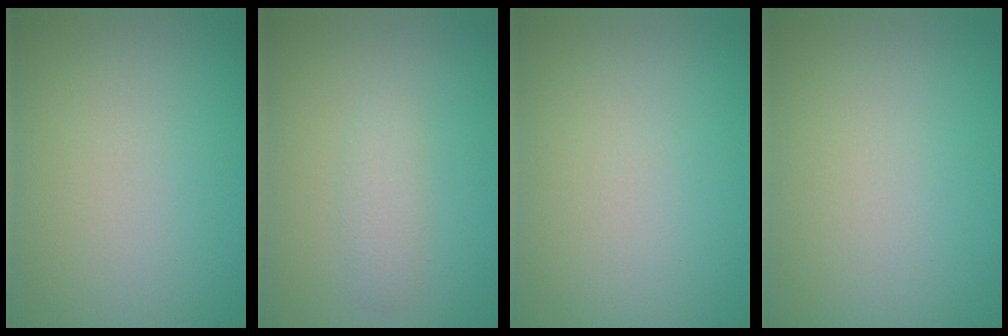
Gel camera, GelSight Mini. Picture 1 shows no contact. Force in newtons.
{"total": 1.5, "press": 1.5, "slide": 0.0}
{"total": 0.5, "press": 0.5, "slide": 0.1}
{"total": 0.0}